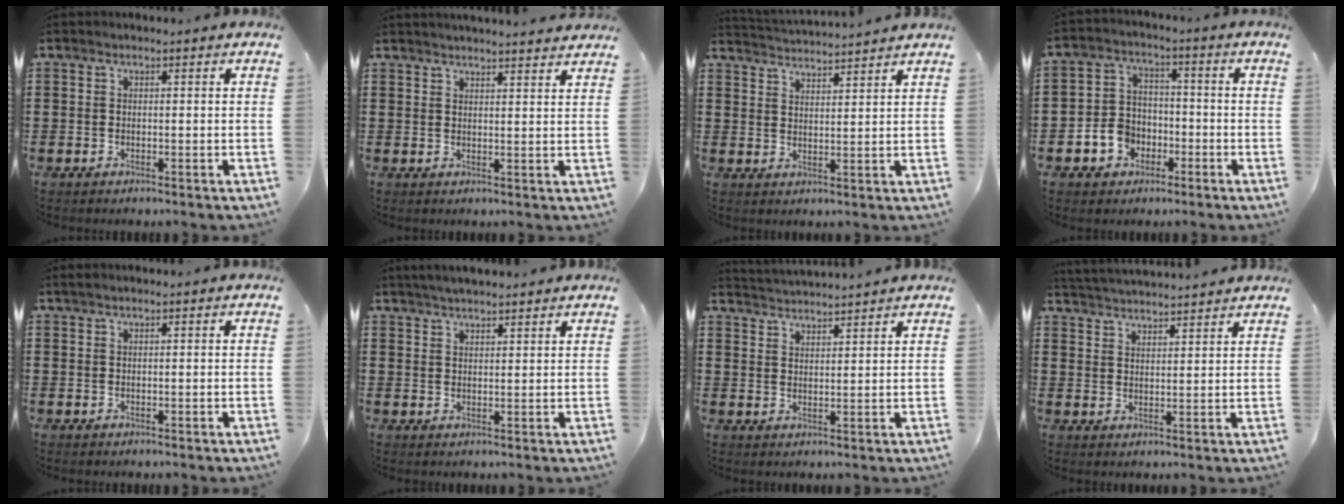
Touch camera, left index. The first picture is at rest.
{"total": 2.5, "force": [2.5, -0.4, 0.1], "torque": [-0.008, -0.010, 0.047]}
{"total": 3.0, "force": [3.0, -0.6, -0.3], "torque": [-0.005, -0.018, 0.052]}
{"total": 5.4, "force": [-2.5, 4.5, 1.6], "torque": [-0.044, 0.015, -0.049]}
{"total": 0.5, "force": [0.4, 0.0, 0.4], "torque": [-0.007, 0.000, 0.008]}
{"total": 2.6, "force": [2.6, 0.0, 0.5], "torque": [-0.014, 0.000, 0.050]}
{"total": 2.8, "force": [2.7, -0.6, -0.6], "torque": [0.001, -0.014, 0.050]}
{"total": 3.2, "force": [3.2, -0.5, -0.3], "torque": [-0.008, -0.016, 0.056]}